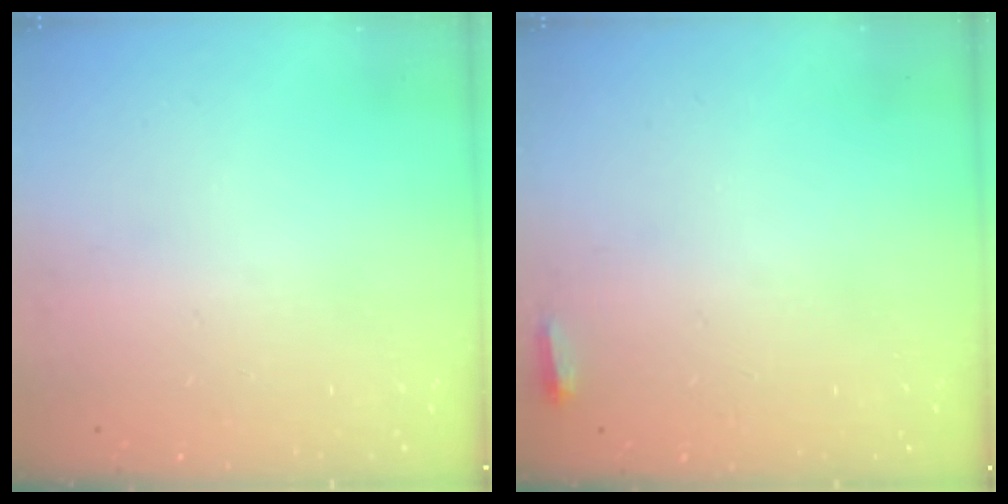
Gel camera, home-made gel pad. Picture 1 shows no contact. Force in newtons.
{"total": 2.7, "press": 2.6, "slide": 0.9}